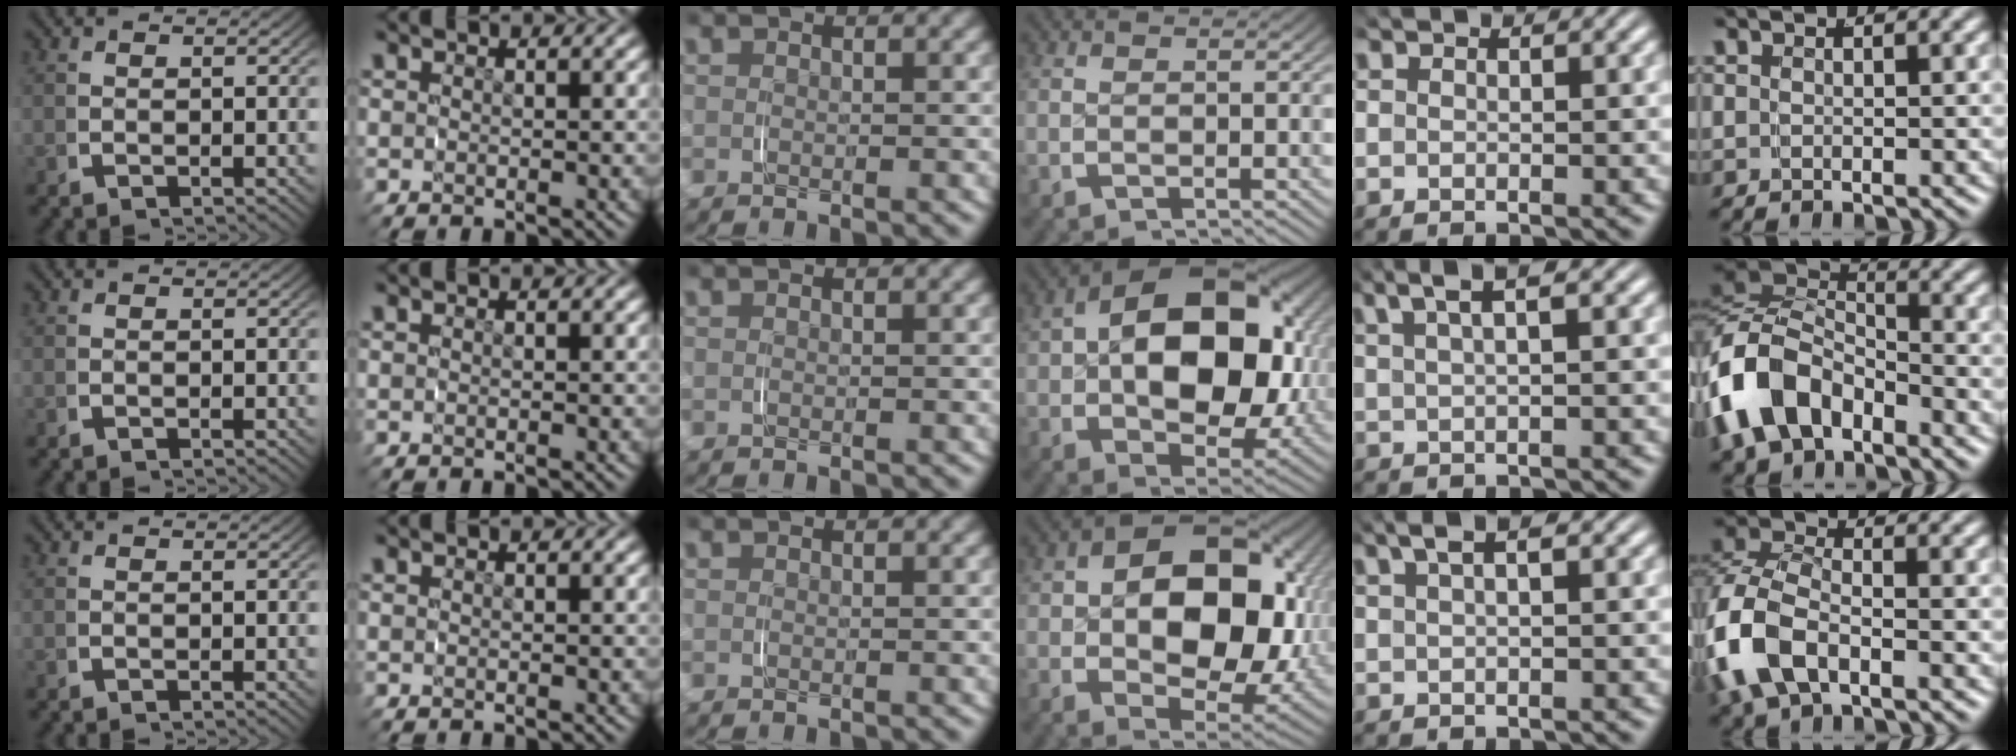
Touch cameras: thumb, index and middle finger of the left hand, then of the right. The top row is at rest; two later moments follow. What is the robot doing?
{"motion": "grasp_and_lifting", "object": "shorts"}